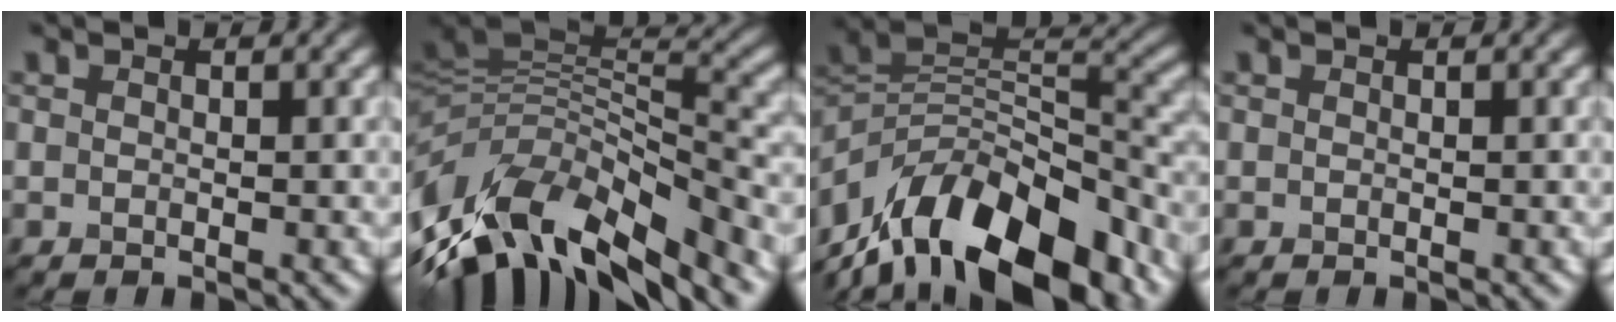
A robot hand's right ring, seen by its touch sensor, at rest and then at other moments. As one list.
[{"total": 12.2, "force": [-6.4, 5.2, 9.0], "torque": [-0.180, 0.018, -0.116]}, {"total": 14.3, "force": [-9.2, 6.6, 8.8], "torque": [-0.173, 0.026, -0.164]}, {"total": 0.0}]